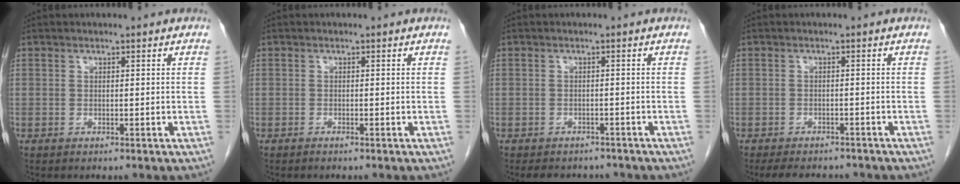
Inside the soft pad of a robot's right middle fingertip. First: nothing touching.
{"total": 0.6, "force": [-0.5, -0.1, 0.3], "torque": [-0.009, 0.000, -0.009]}
{"total": 6.0, "force": [-5.3, 2.4, 1.4], "torque": [-0.018, 0.000, -0.064]}
{"total": 7.8, "force": [-6.9, 2.5, 2.7], "torque": [-0.039, -0.006, -0.090]}